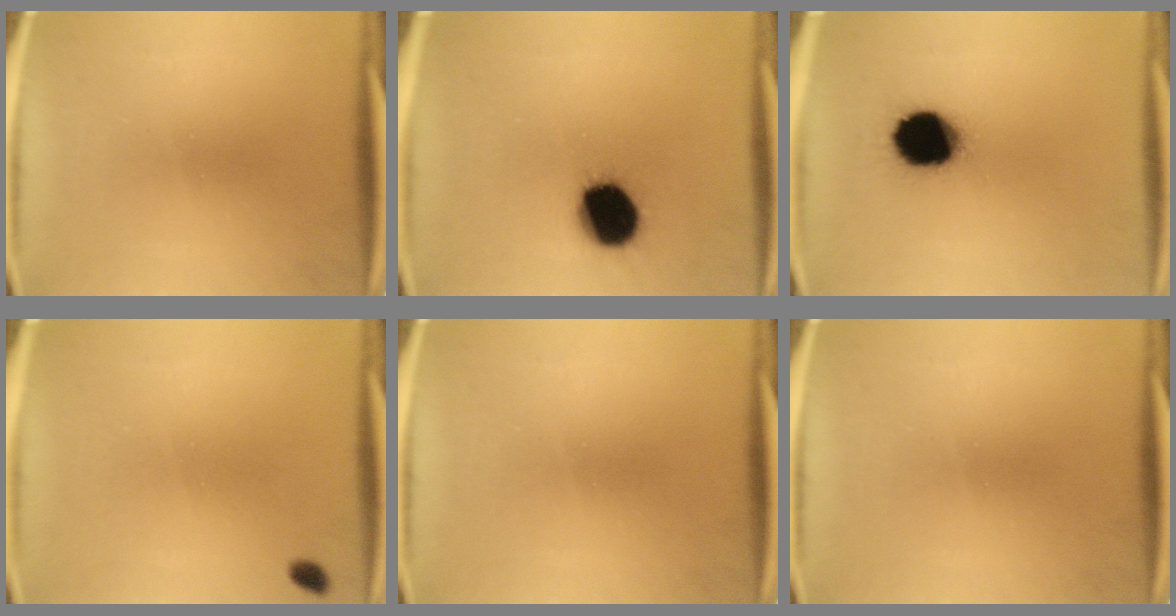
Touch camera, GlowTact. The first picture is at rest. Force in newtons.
{"total": 15.7}
{"total": 16.7}
{"total": 1.2}
{"total": 0.0}
{"total": 0.0}